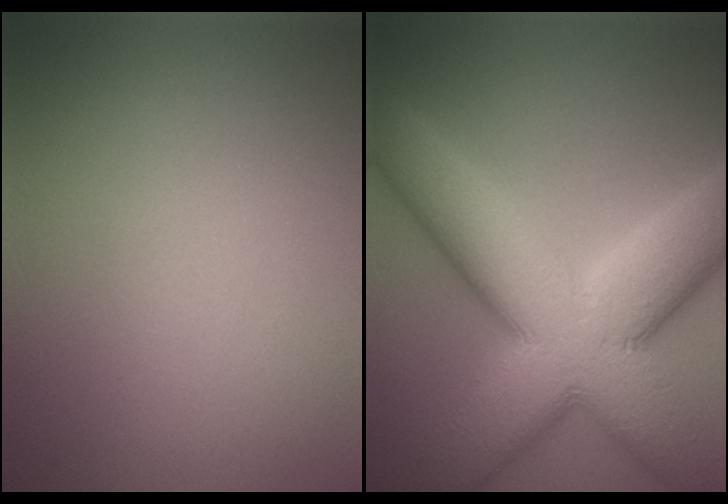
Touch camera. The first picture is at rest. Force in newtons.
{"total": 14.6, "press": 14.6, "slide": 0.5}